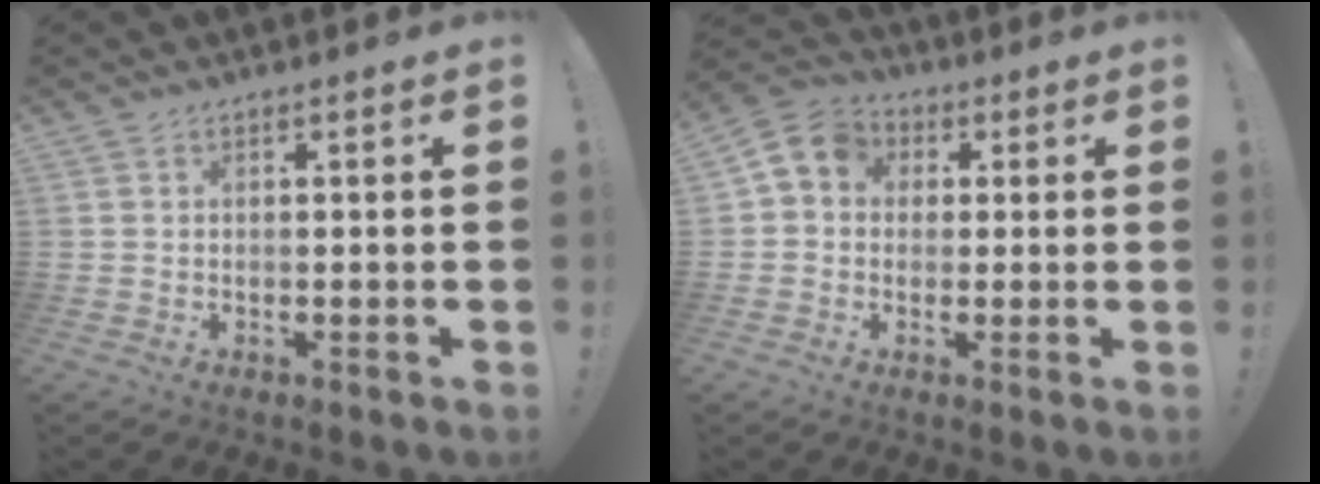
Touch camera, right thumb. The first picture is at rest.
{"total": 7.5, "force": [1.3, 6.6, 3.4], "torque": [-0.052, 0.010, 0.030]}